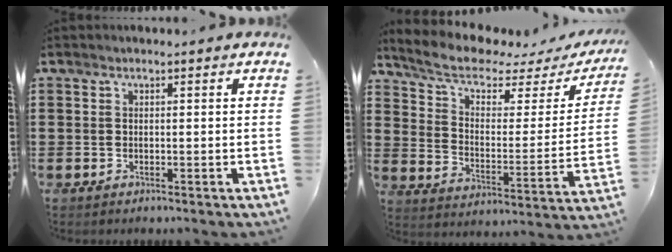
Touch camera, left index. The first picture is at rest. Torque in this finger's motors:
{"motor_torque": [2.14, 0.00, 0.48, 0.09]}